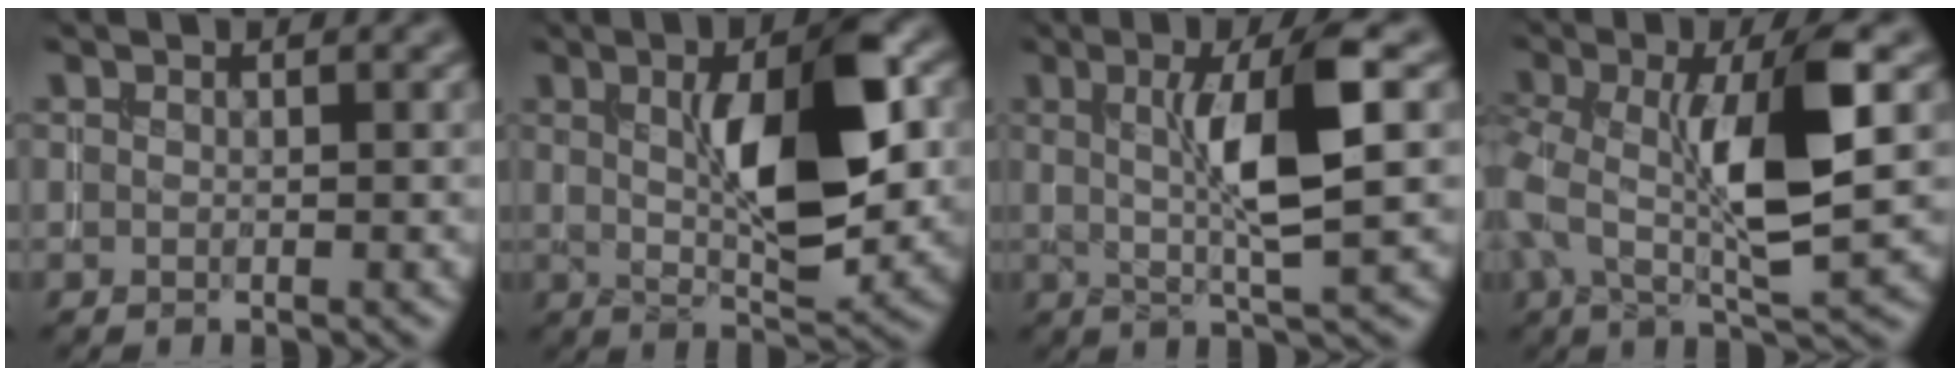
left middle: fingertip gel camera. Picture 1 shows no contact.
{"total": 8.5, "force": [1.3, 2.4, 8.0], "torque": [-0.118, 0.006, 0.022]}
{"total": 6.8, "force": [1.1, 1.0, 6.6], "torque": [-0.109, 0.007, 0.018]}
{"total": 8.8, "force": [0.4, 2.5, 8.4], "torque": [-0.152, 0.008, 0.005]}